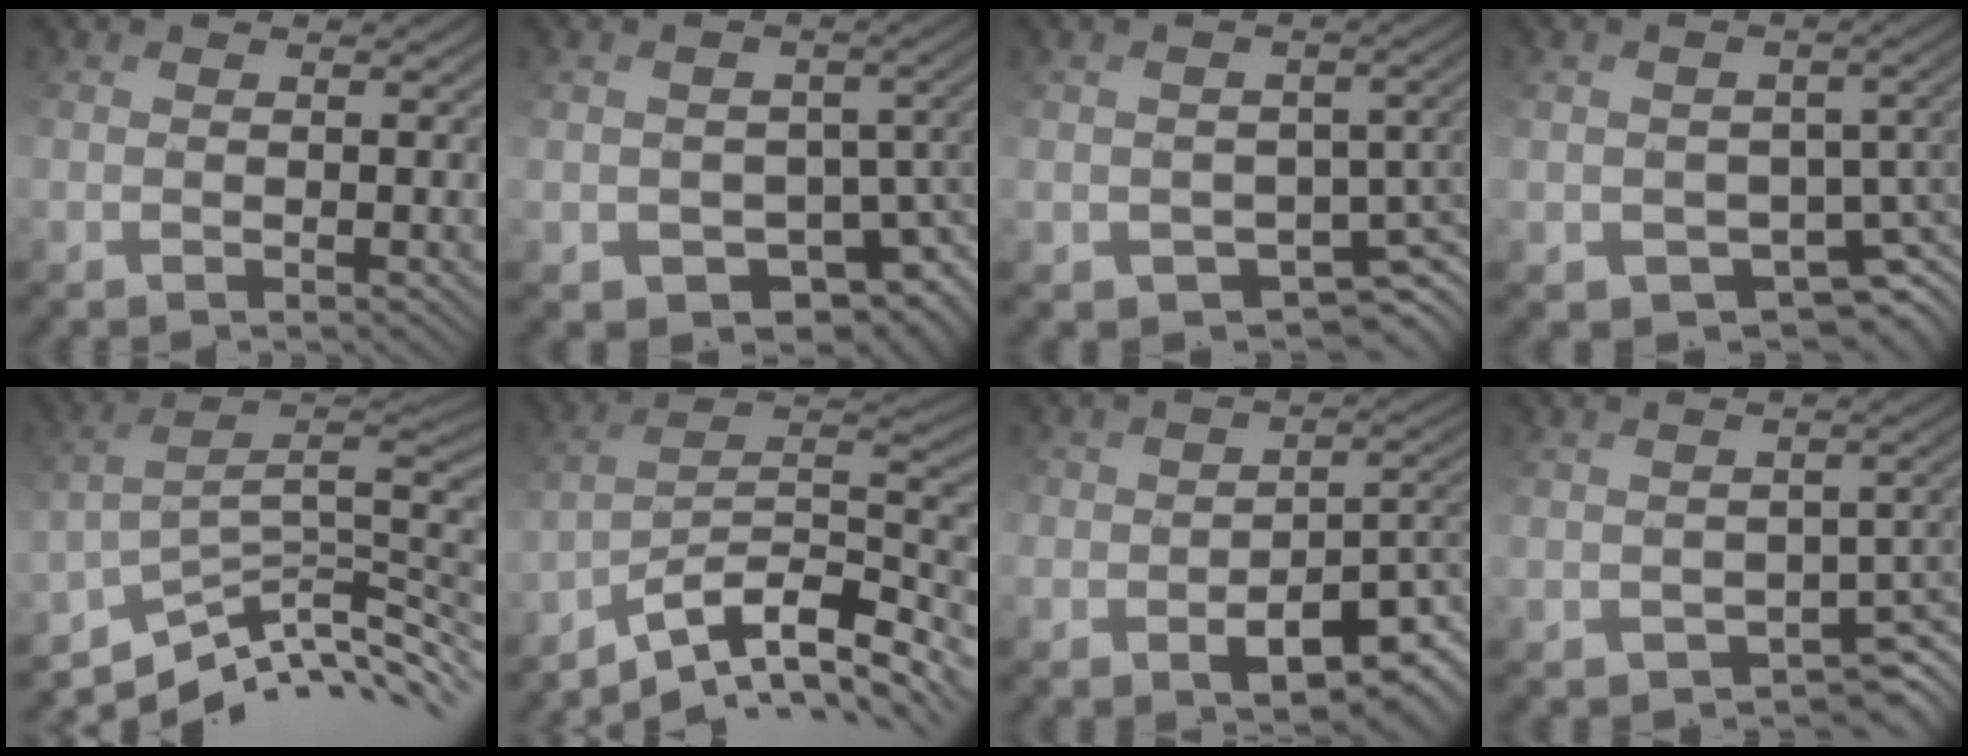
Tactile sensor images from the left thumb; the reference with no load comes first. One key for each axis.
{"total": 8.2, "fx": -3.5, "fy": 6.2, "fz": 4.1, "tx": -0.058, "ty": -0.020, "tz": -0.042}
{"total": 6.8, "fx": -2.5, "fy": 5.2, "fz": 3.5, "tx": -0.057, "ty": -0.030, "tz": -0.032}
{"total": 8.3, "fx": -3.1, "fy": 6.4, "fz": 4.2, "tx": -0.061, "ty": -0.022, "tz": -0.037}
{"total": 10.2, "fx": -6.6, "fy": 2.6, "fz": 7.3, "tx": -0.113, "ty": 0.005, "tz": -0.112}
{"total": 11.7, "fx": -8.6, "fy": 2.9, "fz": 7.4, "tx": -0.130, "ty": 0.007, "tz": -0.147}
{"total": 9.6, "fx": -5.0, "fy": 5.9, "fz": 5.7, "tx": -0.083, "ty": -0.029, "tz": -0.073}
{"total": 6.3, "fx": -3.3, "fy": 4.4, "fz": 3.1, "tx": -0.037, "ty": -0.020, "tz": -0.039}